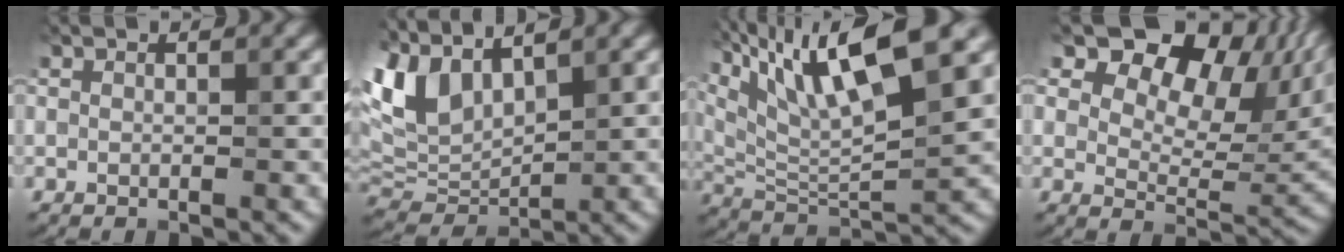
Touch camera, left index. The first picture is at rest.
{"total": 7.7, "force": [3.6, 4.2, 5.4], "torque": [-0.134, 0.006, 0.065]}
{"total": 12.5, "force": [6.9, 3.0, 10.0], "torque": [-0.183, 0.008, 0.126]}
{"total": 12.5, "force": [7.1, 6.8, 7.7], "torque": [-0.106, 0.003, 0.114]}